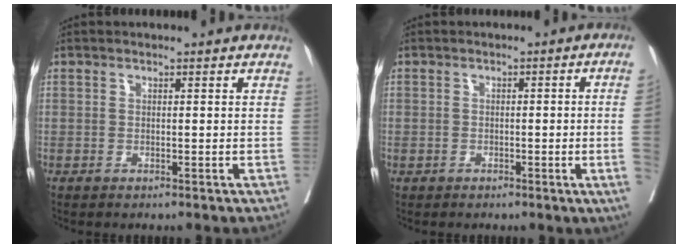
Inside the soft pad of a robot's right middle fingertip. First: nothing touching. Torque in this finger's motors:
{"motor_torque": [0.44, -0.41, -1.05, -0.21]}